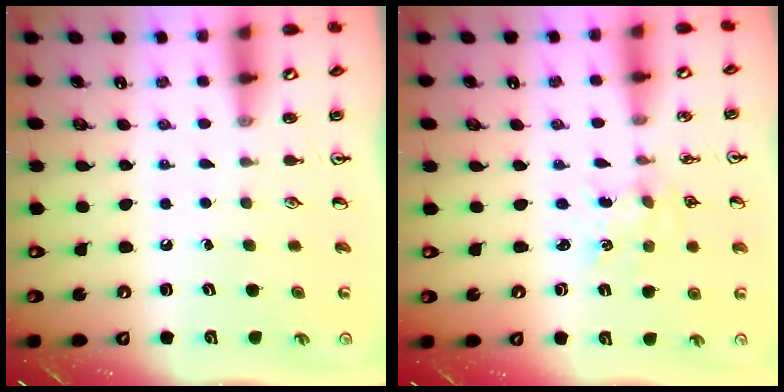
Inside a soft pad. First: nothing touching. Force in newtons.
{"total": 1.6, "press": 1.6, "slide": 0.3}